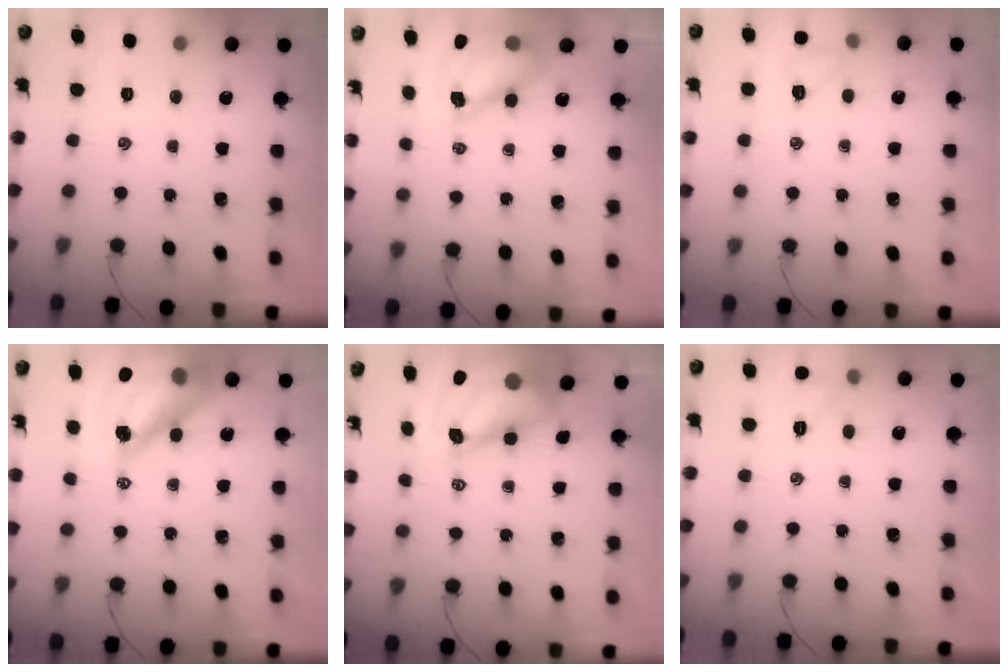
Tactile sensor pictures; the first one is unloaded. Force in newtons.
{"total": 8.9, "press": 8.6, "slide": 2.2}
{"total": 5.3, "press": 5.1, "slide": 1.3}
{"total": 16.7, "press": 16.0, "slide": 4.8}
{"total": 11.8, "press": 11.3, "slide": 3.4}
{"total": 5.5, "press": 5.3, "slide": 1.6}